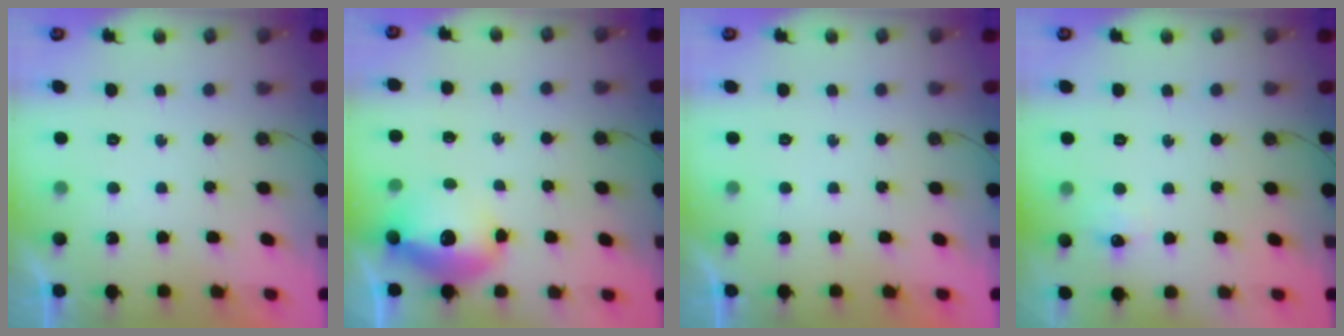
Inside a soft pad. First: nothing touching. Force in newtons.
{"total": 13.4, "press": 13.3, "slide": 1.2}
{"total": 0.0}
{"total": 6.4, "press": 6.3, "slide": 0.8}